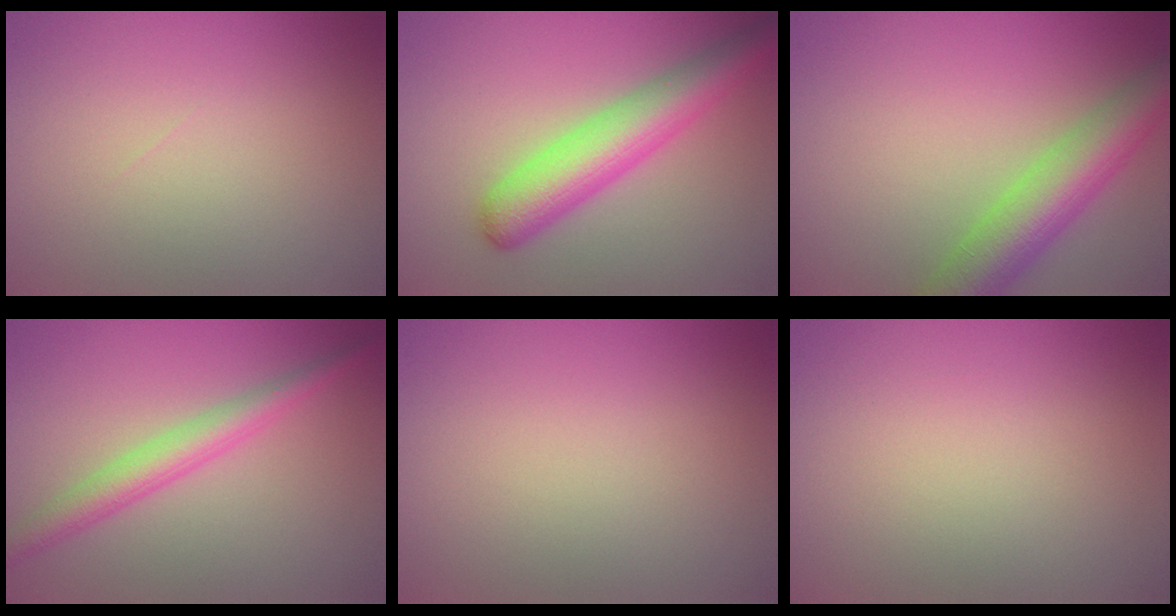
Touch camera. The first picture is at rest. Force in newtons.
{"total": 5.8, "press": 5.8, "slide": 0.2}
{"total": 6.5, "press": 6.5, "slide": 0.5}
{"total": 3.2, "press": 3.2, "slide": 0.2}
{"total": 0.0}
{"total": 0.0}